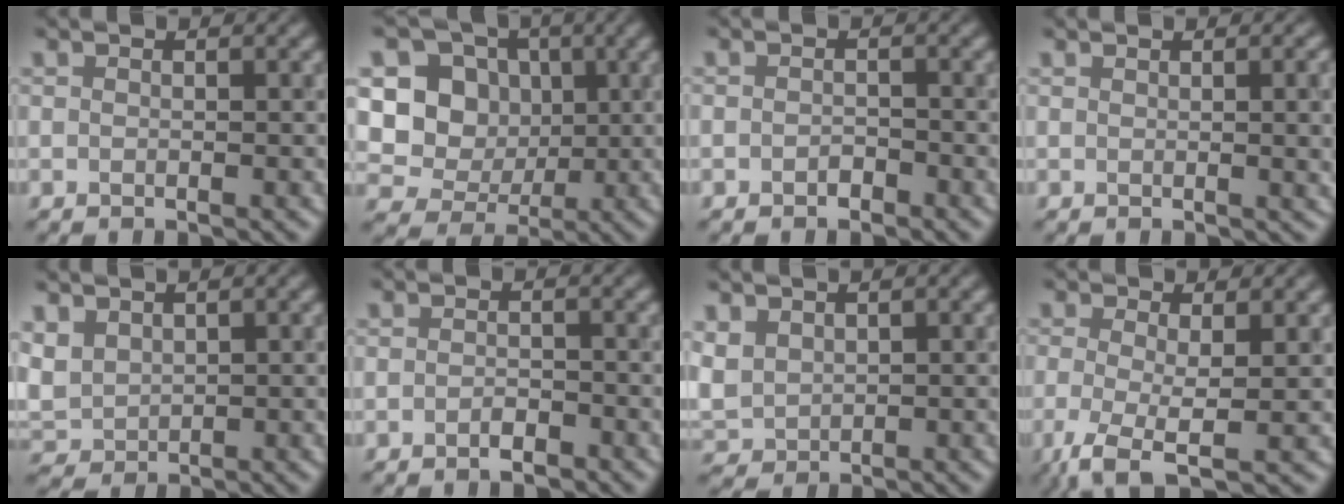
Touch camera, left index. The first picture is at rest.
{"total": 7.3, "force": [1.9, 6.6, 2.6], "torque": [-0.049, 0.016, 0.028]}
{"total": 0.7, "force": [-0.6, 0.3, 0.2], "torque": [-0.005, 0.006, -0.012]}
{"total": 4.5, "force": [0.5, 1.8, 4.1], "torque": [-0.023, 0.016, 0.005]}
{"total": 2.3, "force": [1.5, 1.7, 0.6], "torque": [-0.026, 0.004, 0.037]}
{"total": 1.1, "force": [-0.9, 0.3, 0.6], "torque": [-0.010, 0.005, -0.017]}
{"total": 2.0, "force": [1.3, 1.5, 0.4], "torque": [-0.020, 0.004, 0.032]}
{"total": 4.2, "force": [-1.7, 1.3, 3.6], "torque": [-0.083, -0.006, -0.039]}